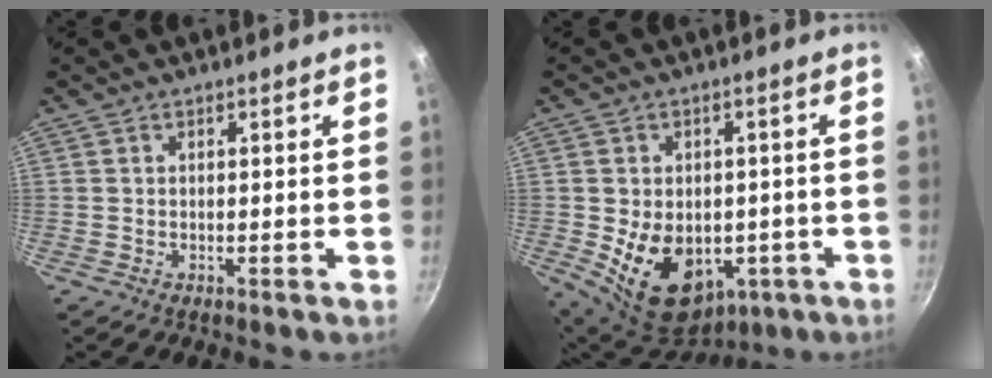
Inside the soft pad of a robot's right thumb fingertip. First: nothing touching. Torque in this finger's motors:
{"motor_torque": [-0.21, 0.60, 0.04, 0.06, 0.13]}